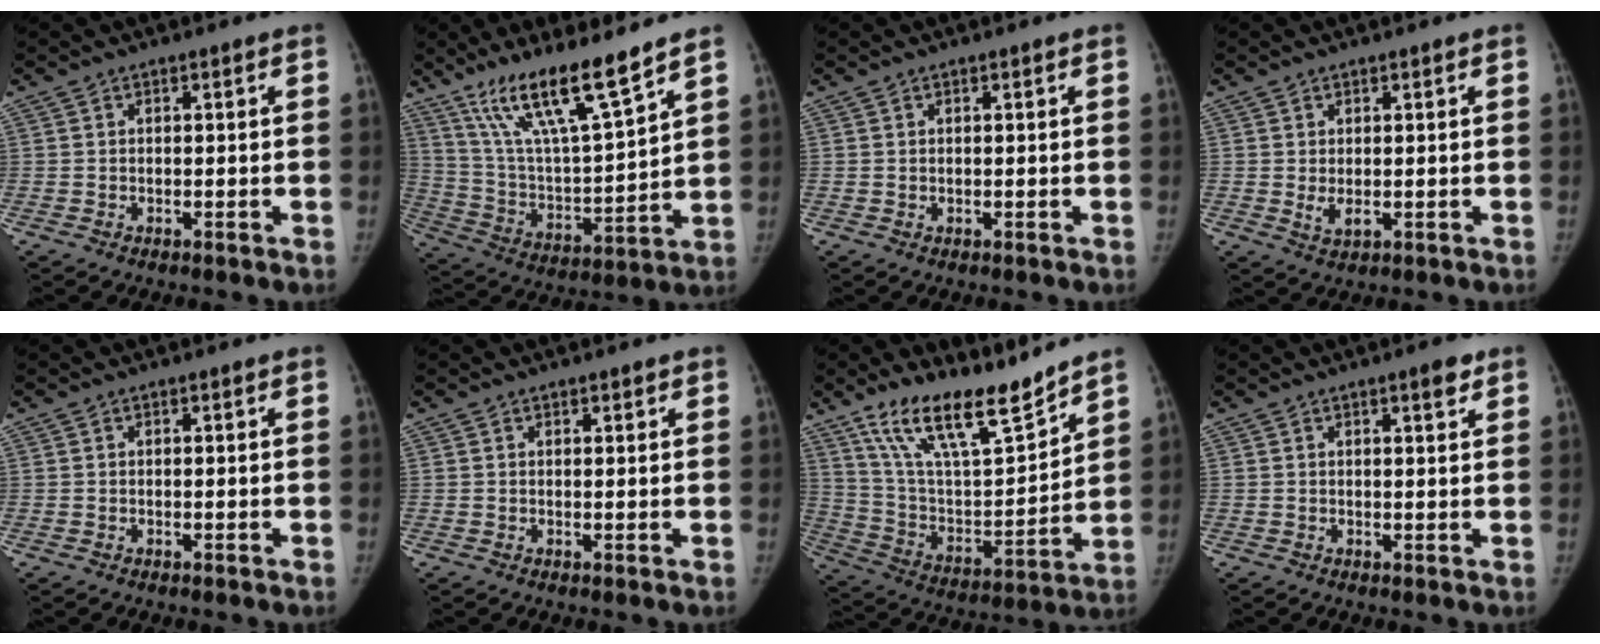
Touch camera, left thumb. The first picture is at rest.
{"total": 17.4, "force": [12.7, 2.4, 11.7], "torque": [-0.195, -0.068, 0.242]}
{"total": 0.6, "force": [0.4, 0.3, 0.3], "torque": [-0.004, -0.003, 0.007]}
{"total": 2.8, "force": [0.5, 1.5, 2.3], "torque": [-0.037, -0.011, 0.016]}
{"total": 0.0}
{"total": 1.5, "force": [1.1, 0.7, 0.7], "torque": [-0.003, -0.005, 0.014]}
{"total": 20.0, "force": [15.2, 5.3, 11.7], "torque": [-0.171, -0.081, 0.278]}
{"total": 2.8, "force": [1.8, 0.7, 2.0], "torque": [-0.022, -0.009, 0.024]}